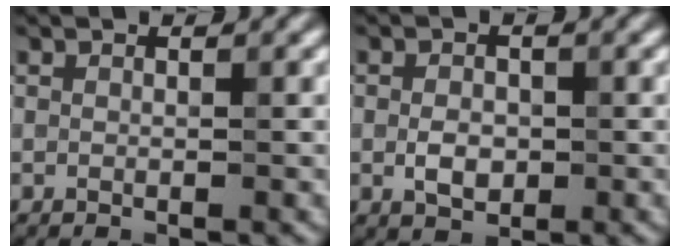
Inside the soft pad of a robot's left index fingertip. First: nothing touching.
{"total": 2.4, "force": [-0.4, 1.6, 1.7], "torque": [-0.031, -0.001, -0.008]}